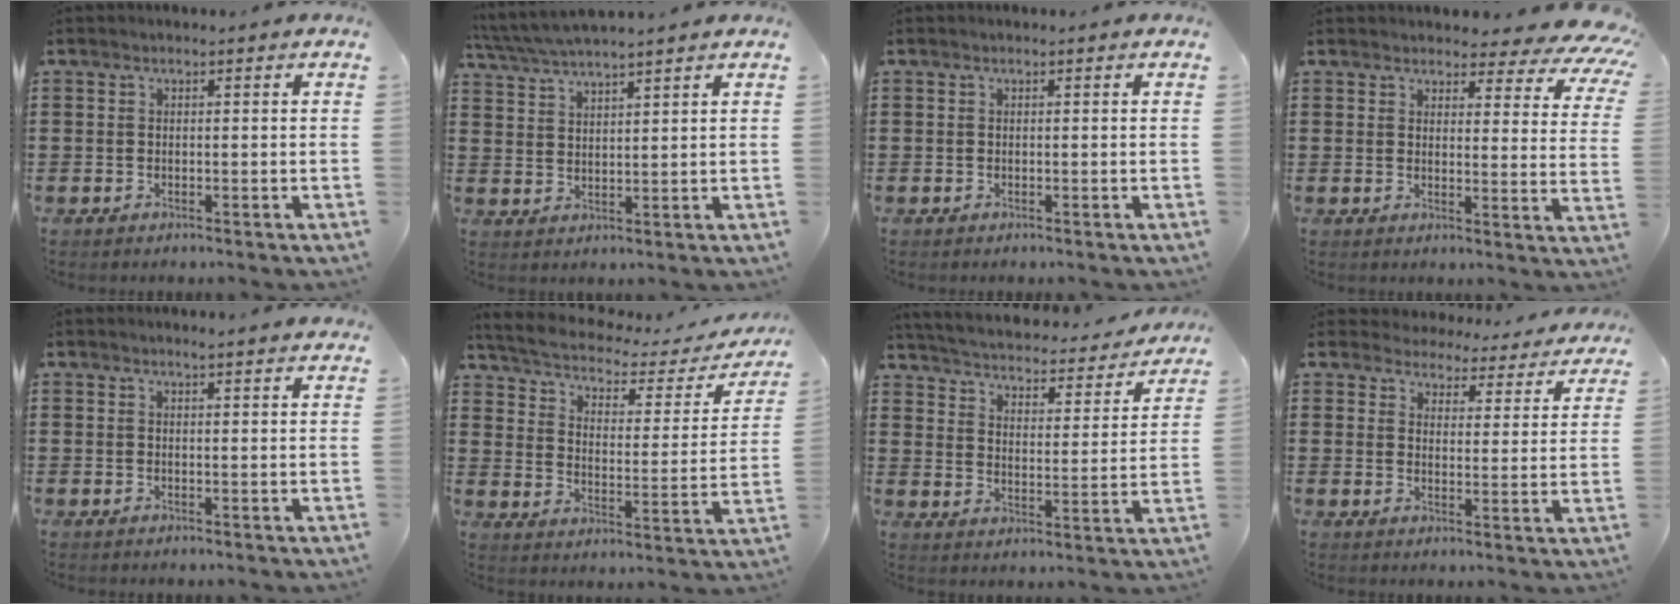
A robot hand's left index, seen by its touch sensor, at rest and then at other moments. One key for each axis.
{"total": 4.1, "fx": 3.8, "fy": -0.2, "fz": 1.5, "tx": -0.041, "ty": -0.014, "tz": 0.068}
{"total": 0.0}
{"total": 4.3, "fx": 3.9, "fy": 0.8, "fz": 1.6, "tx": -0.034, "ty": -0.024, "tz": 0.066}
{"total": 1.6, "fx": 1.5, "fy": -0.1, "fz": 0.7, "tx": -0.015, "ty": 0.000, "tz": 0.028}
{"total": 3.6, "fx": 2.8, "fy": 1.2, "fz": 2.0, "tx": -0.057, "ty": -0.023, "tz": 0.040}
{"total": 2.6, "fx": 2.6, "fy": 0.0, "fz": 0.4, "tx": -0.028, "ty": -0.029, "tz": 0.032}
{"total": 4.3, "fx": 4.2, "fy": 0.6, "fz": -0.1, "tx": -0.016, "ty": -0.034, "tz": 0.070}